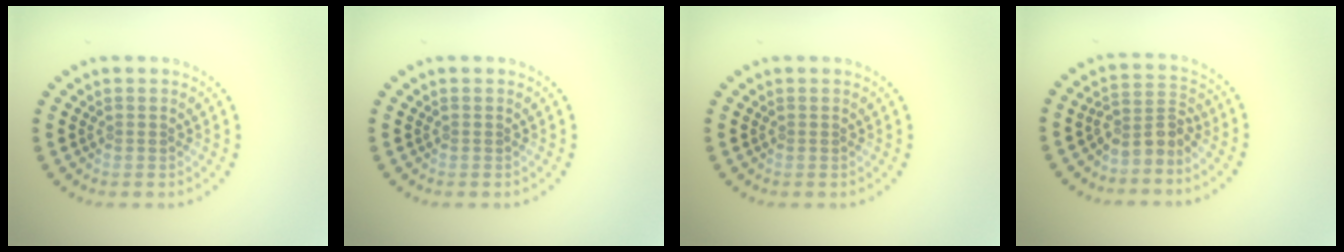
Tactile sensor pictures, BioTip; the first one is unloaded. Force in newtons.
{"total": 0.0}
{"total": 0.0}
{"total": 2.6, "press": 1.8, "slide": 1.9}